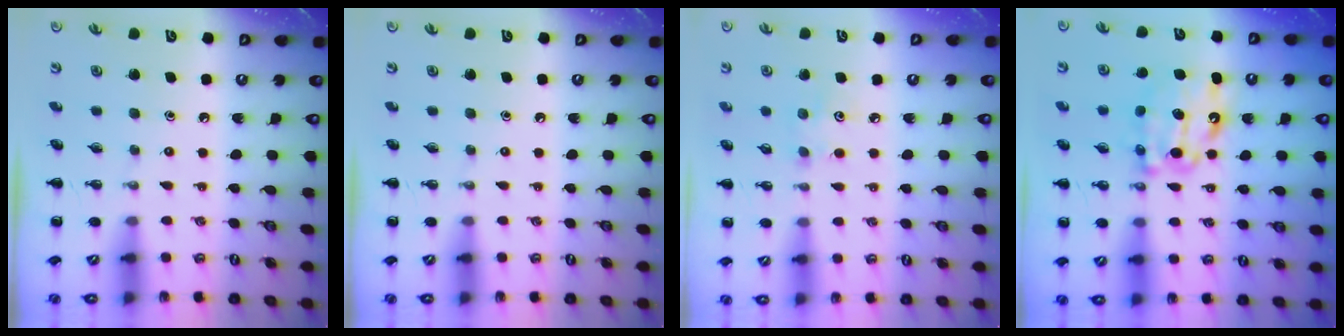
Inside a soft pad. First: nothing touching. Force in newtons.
{"total": 0.0}
{"total": 3.5, "press": 3.4, "slide": 0.9}
{"total": 10.7, "press": 10.7, "slide": 0.9}